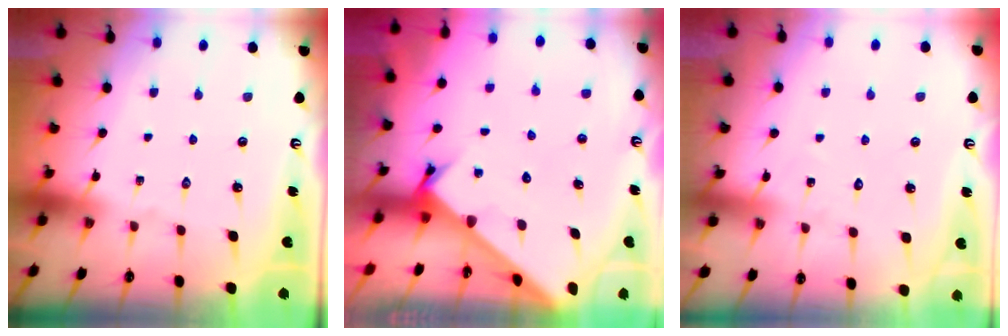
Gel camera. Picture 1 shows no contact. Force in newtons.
{"total": 2.2, "press": 2.2, "slide": 0.2}
{"total": 4.3, "press": 4.3, "slide": 0.4}